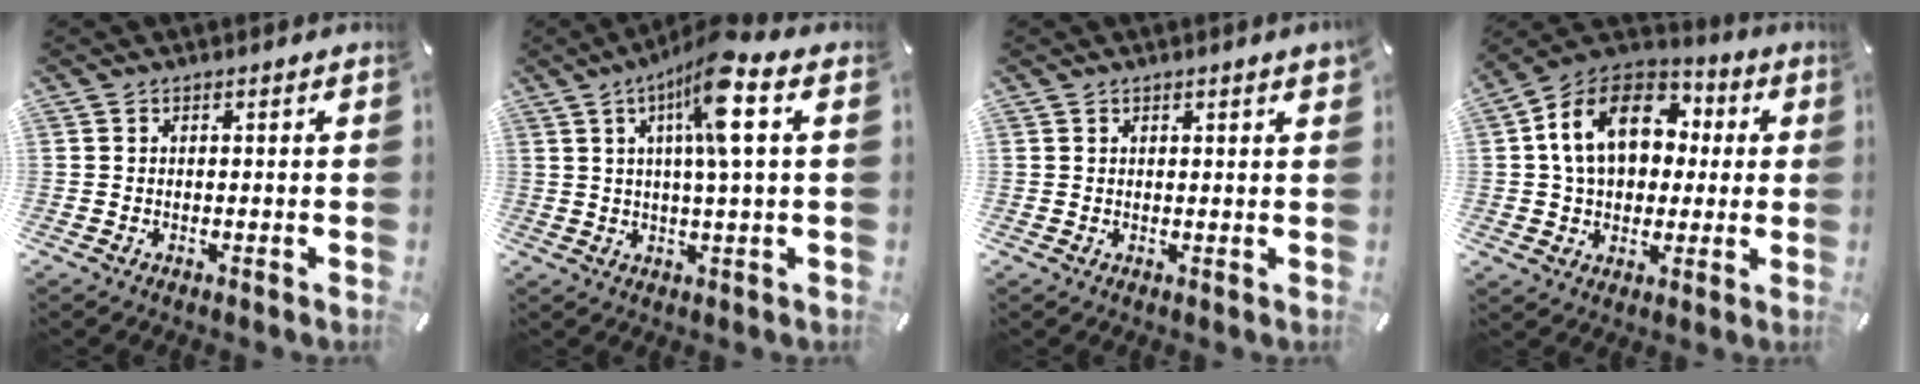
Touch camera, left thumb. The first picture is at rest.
{"total": 12.1, "force": [4.2, 1.7, 11.3], "torque": [-0.199, -0.001, 0.067]}
{"total": 0.9, "force": [0.7, 0.2, 0.5], "torque": [-0.009, -0.001, 0.013]}
{"total": 16.9, "force": [2.9, 13.1, 10.3], "torque": [-0.203, 0.010, 0.051]}